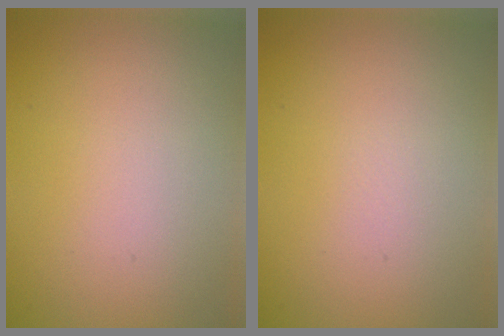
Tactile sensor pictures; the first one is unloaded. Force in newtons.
{"total": 0.0}